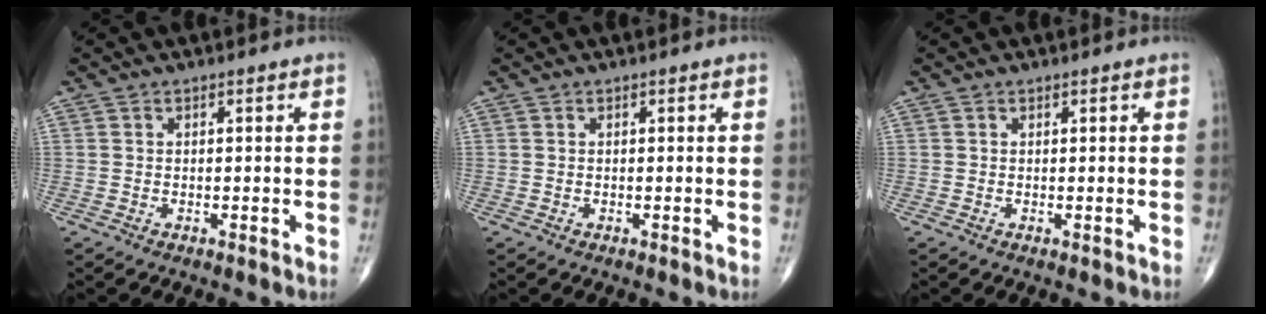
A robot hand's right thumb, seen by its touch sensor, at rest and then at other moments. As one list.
[{"total": 0.0}, {"total": 0.0}]